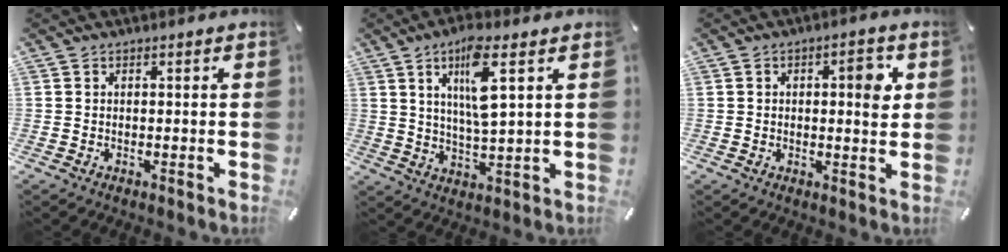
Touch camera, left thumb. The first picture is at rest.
{"total": 10.6, "force": [4.6, 2.4, 9.2], "torque": [-0.169, -0.007, 0.070]}
{"total": 5.9, "force": [1.3, 2.7, 5.0], "torque": [-0.059, -0.005, 0.011]}